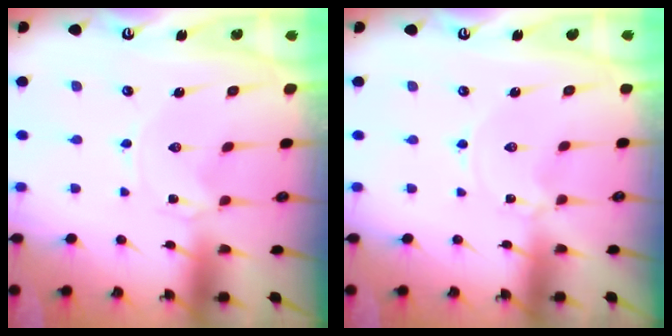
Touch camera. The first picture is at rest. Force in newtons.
{"total": 0.0}